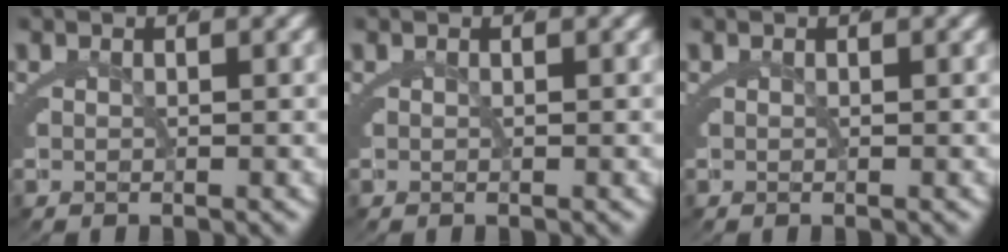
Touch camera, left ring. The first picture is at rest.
{"total": 0.0}
{"total": 0.0}